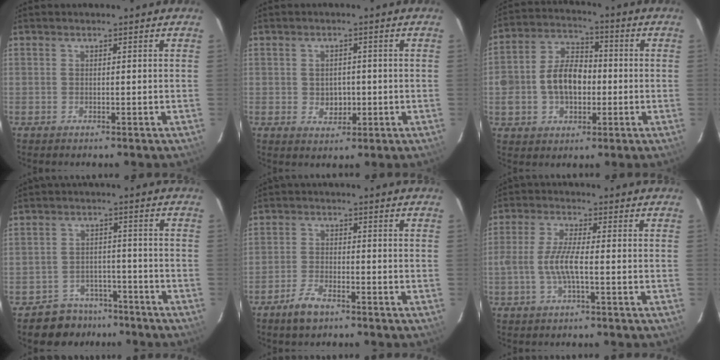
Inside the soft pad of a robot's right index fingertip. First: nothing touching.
{"total": 3.6, "force": [-0.4, 3.1, 1.8], "torque": [-0.032, 0.004, 0.001]}
{"total": 11.0, "force": [-1.3, 7.6, 7.9], "torque": [-0.159, 0.024, -0.019]}
{"total": 7.0, "force": [-5.3, 4.5, -0.1], "torque": [-0.008, 0.030, -0.076]}
{"total": 4.9, "force": [-3.6, 1.9, 2.8], "torque": [-0.072, -0.001, -0.069]}
{"total": 6.0, "force": [-1.4, 1.0, 5.8], "torque": [-0.121, 0.003, -0.027]}